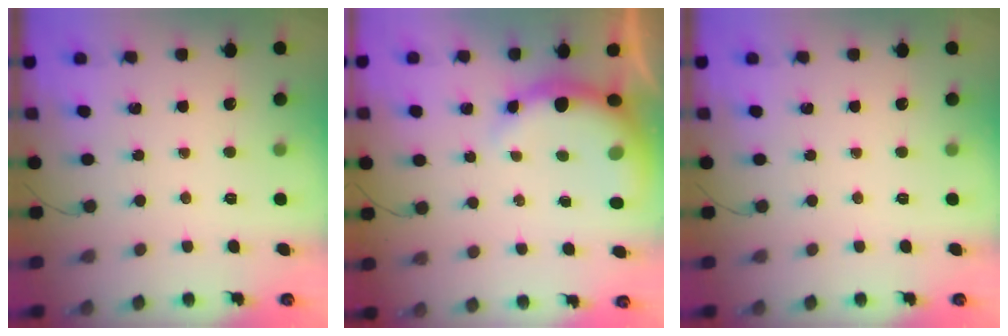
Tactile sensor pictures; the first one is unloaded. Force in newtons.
{"total": 9.3, "press": 9.2, "slide": 1.8}
{"total": 0.0}